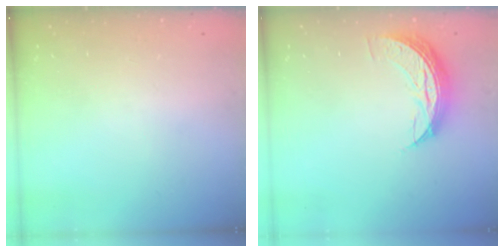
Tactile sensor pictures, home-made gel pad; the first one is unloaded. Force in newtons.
{"total": 7.6, "press": 7.6, "slide": 0.7}